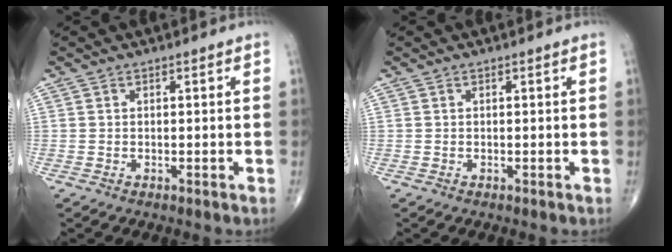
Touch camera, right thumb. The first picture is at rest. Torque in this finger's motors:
{"motor_torque": [0.00, 0.00, 0.01, 0.01, 0.00]}